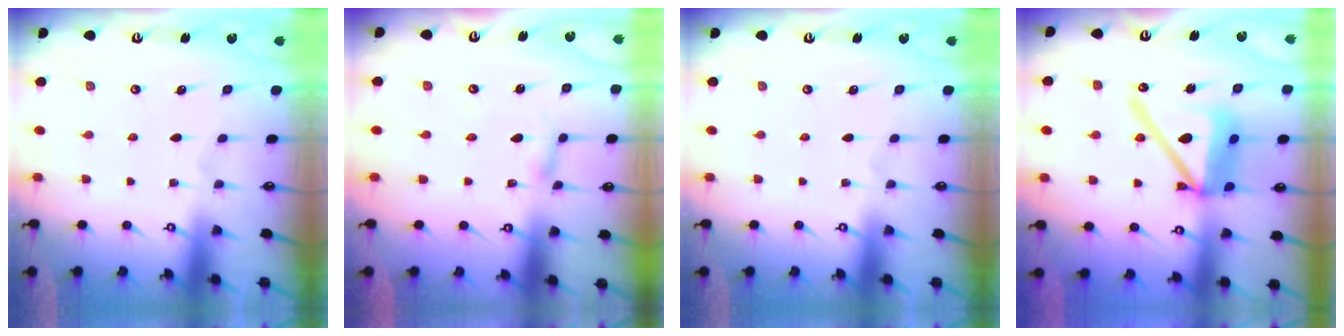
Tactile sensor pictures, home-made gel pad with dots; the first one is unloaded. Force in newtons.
{"total": 2.1, "press": 2.1, "slide": 0.1}
{"total": 0.0}
{"total": 15.2, "press": 15.1, "slide": 1.9}